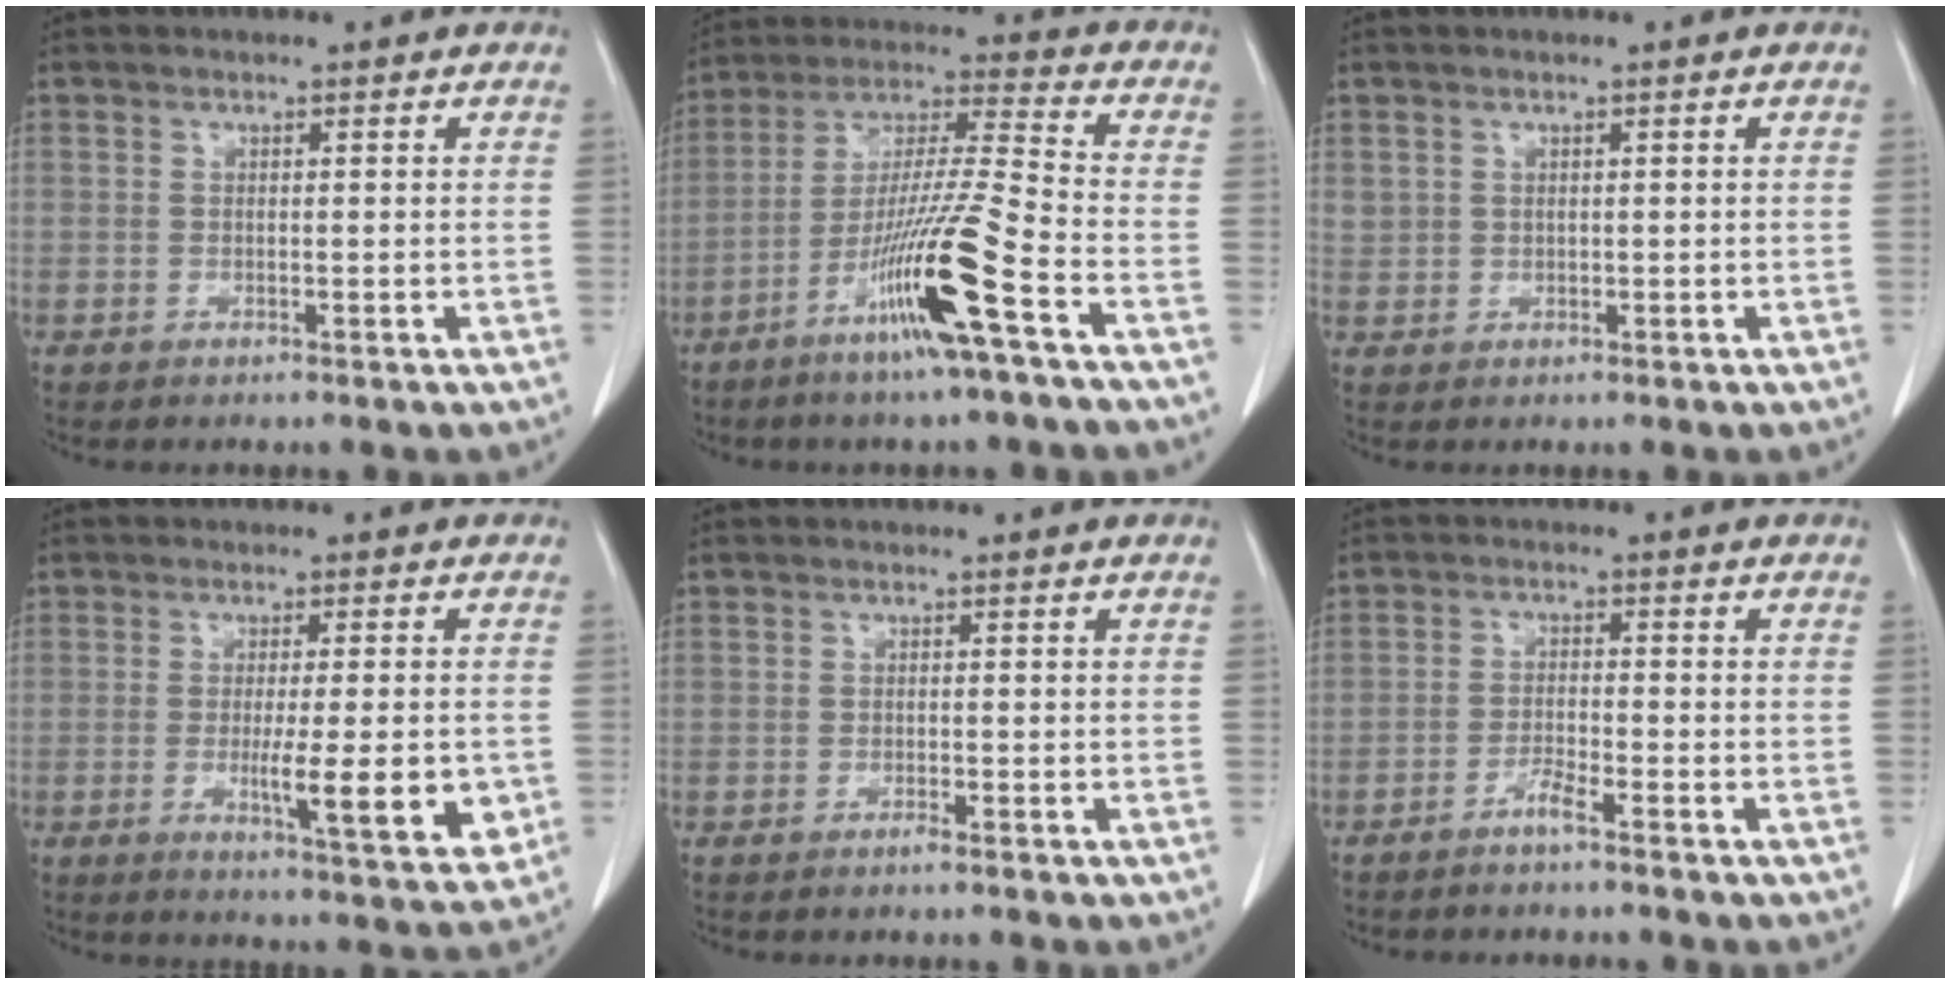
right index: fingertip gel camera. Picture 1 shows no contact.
{"total": 14.3, "force": [-7.1, -1.1, 12.3], "torque": [-0.238, -0.016, -0.133]}
{"total": 1.9, "force": [0.6, 1.8, 0.4], "torque": [0.000, 0.012, 0.017]}
{"total": 9.5, "force": [-2.0, 1.4, 9.2], "torque": [-0.128, -0.015, -0.025]}
{"total": 0.7, "force": [-0.6, -0.1, 0.3], "torque": [-0.006, 0.000, -0.010]}
{"total": 2.3, "force": [-2.0, -0.2, 1.2], "torque": [-0.026, -0.001, -0.041]}